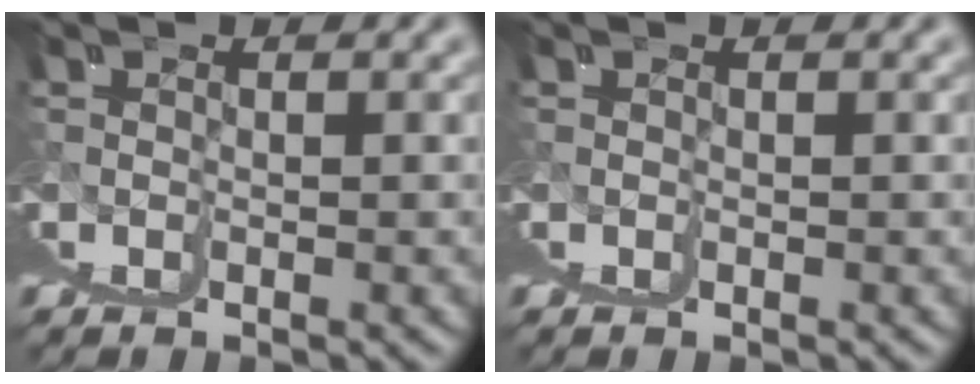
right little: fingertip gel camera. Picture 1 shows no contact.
{"total": 0.0}